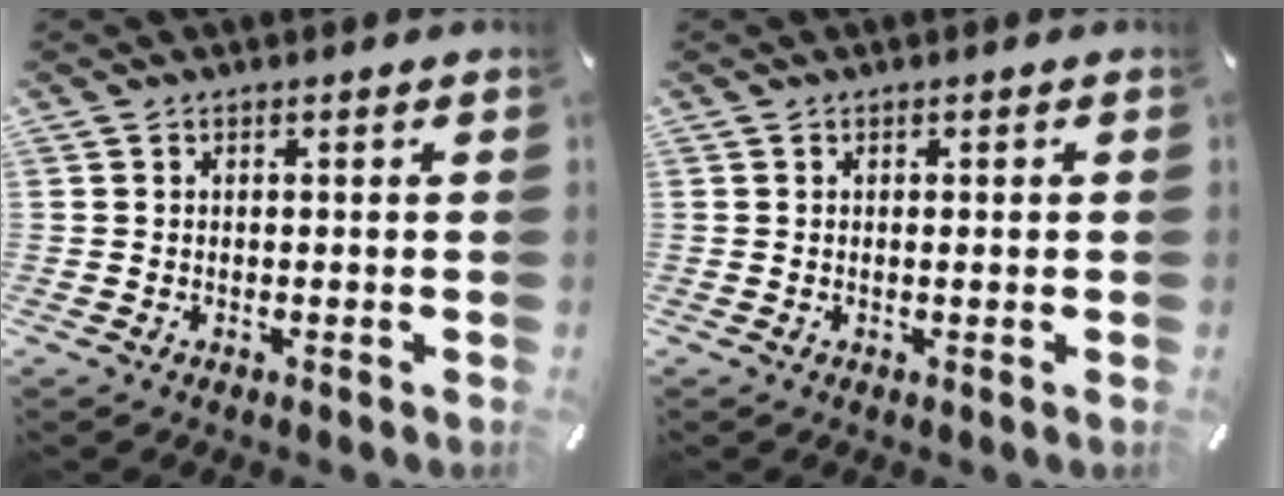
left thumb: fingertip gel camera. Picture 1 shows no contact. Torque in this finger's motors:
{"motor_torque": [-0.22, 0.11, 0.01, -0.06, 0.05]}